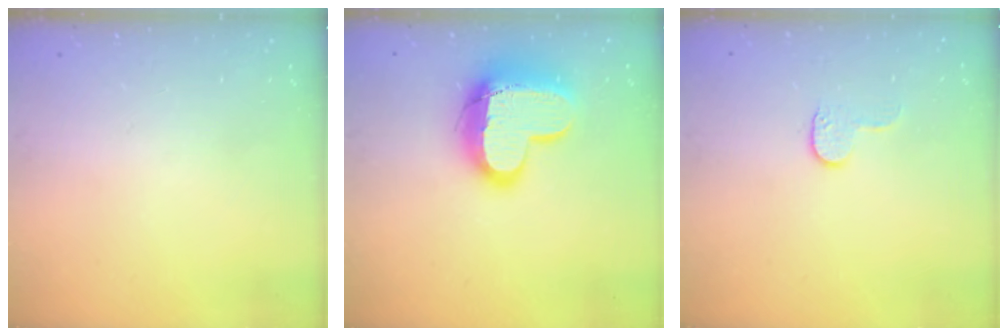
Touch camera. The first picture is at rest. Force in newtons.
{"total": 17.4, "press": 17.3, "slide": 1.3}
{"total": 4.2, "press": 4.2, "slide": 0.3}